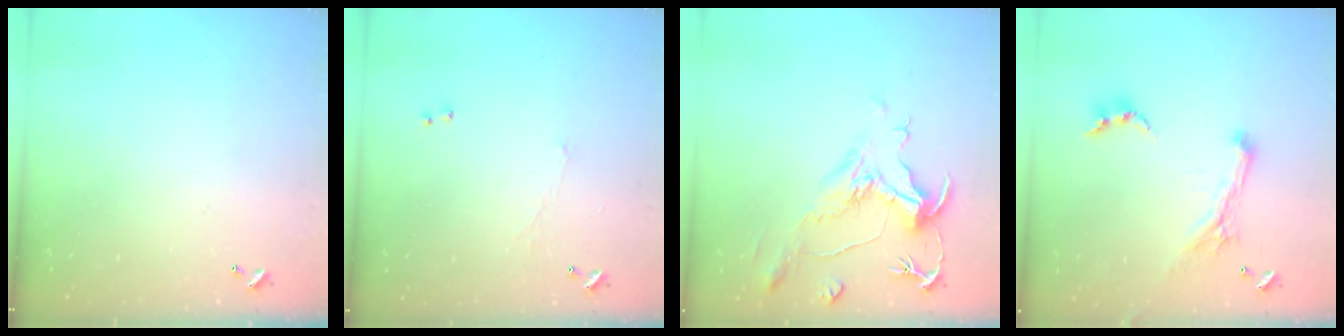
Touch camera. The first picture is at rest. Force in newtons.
{"total": 0.9, "press": 0.7, "slide": 0.7}
{"total": 1.5, "press": 0.9, "slide": 1.2}
{"total": 2.2, "press": 2.1, "slide": 0.5}